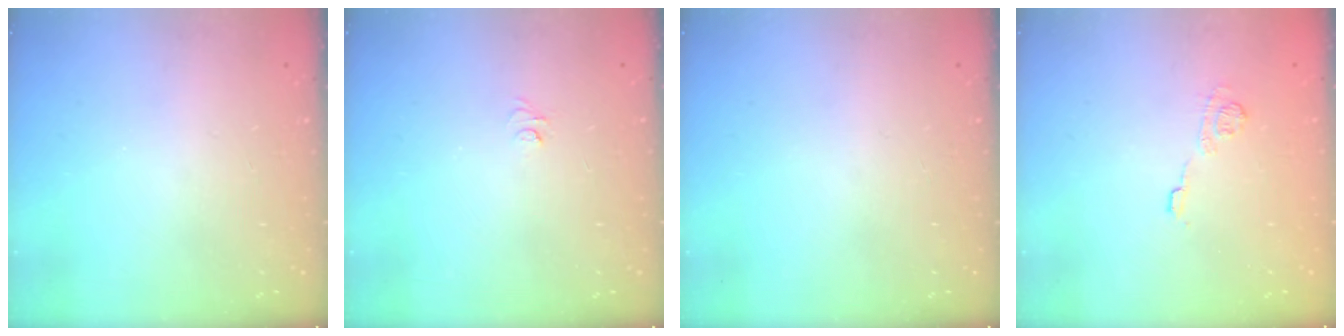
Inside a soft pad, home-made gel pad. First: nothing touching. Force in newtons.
{"total": 4.0, "press": 4.0, "slide": 0.4}
{"total": 0.0}
{"total": 8.0, "press": 7.9, "slide": 1.0}